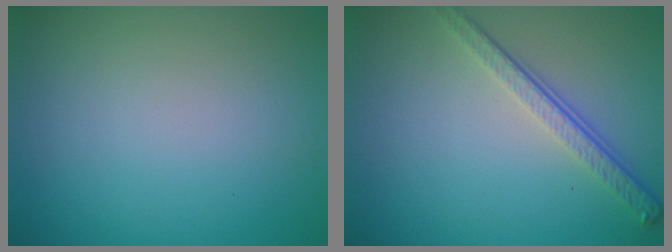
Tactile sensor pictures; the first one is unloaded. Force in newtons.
{"total": 3.9, "press": 2.8, "slide": 2.7}